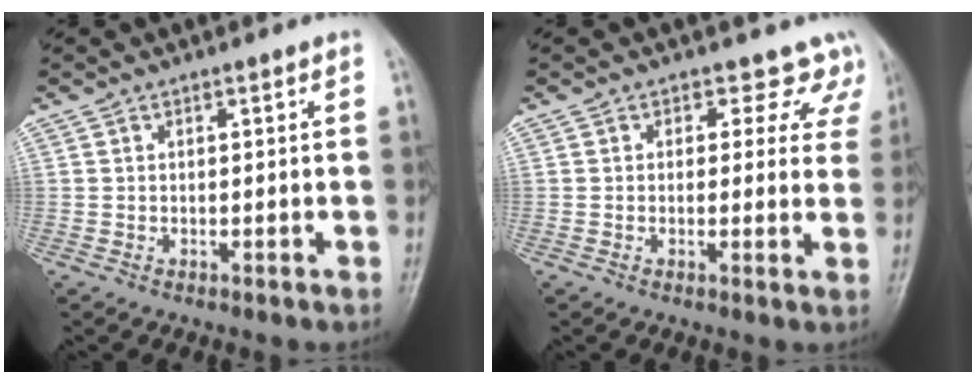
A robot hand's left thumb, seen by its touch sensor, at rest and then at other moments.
{"total": 6.4, "force": [4.7, 4.3, 0.9], "torque": [0.040, -0.017, 0.029]}